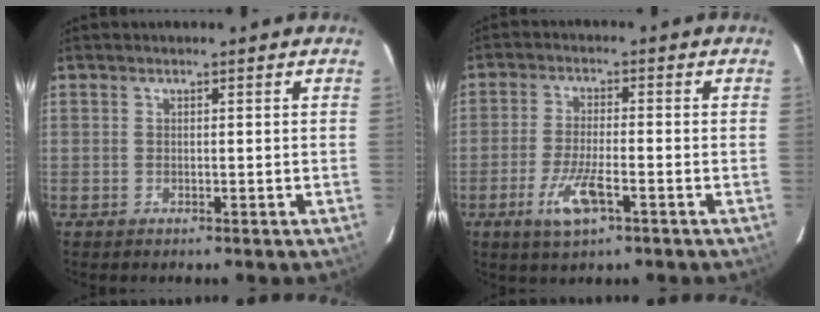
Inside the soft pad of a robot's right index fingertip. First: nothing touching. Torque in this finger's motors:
{"motor_torque": [0.22, -0.21, 0.17, 0.04]}